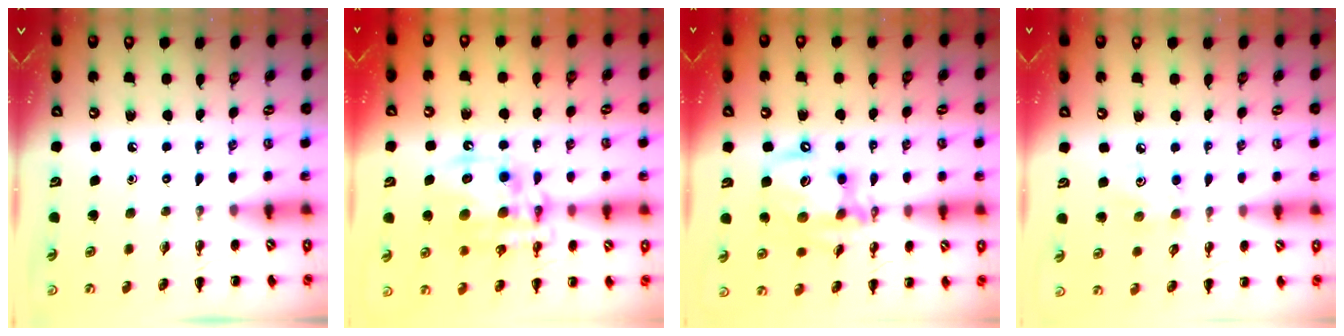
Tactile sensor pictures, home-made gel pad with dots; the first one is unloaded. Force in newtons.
{"total": 13.9, "press": 13.4, "slide": 3.4}
{"total": 14.1, "press": 13.6, "slide": 3.6}
{"total": 3.7, "press": 3.5, "slide": 0.9}